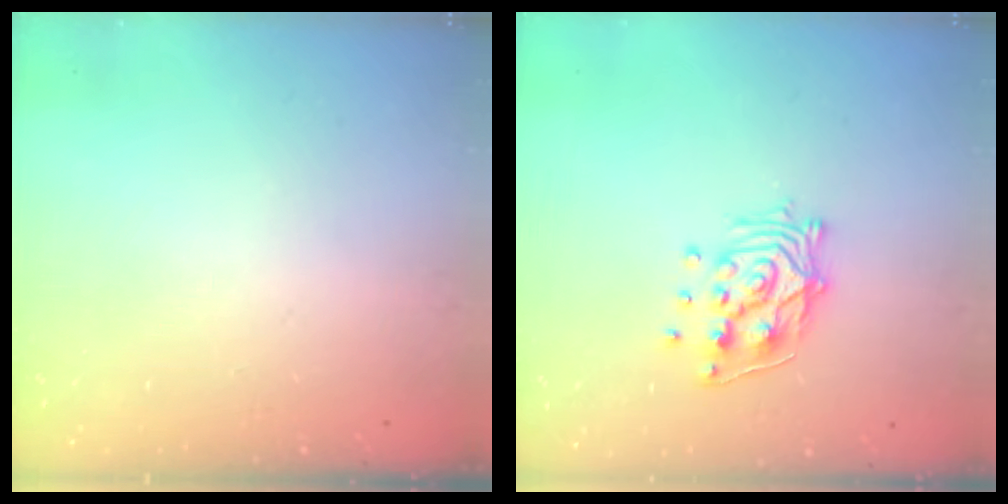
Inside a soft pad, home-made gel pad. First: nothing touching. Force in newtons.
{"total": 11.7, "press": 11.6, "slide": 1.3}